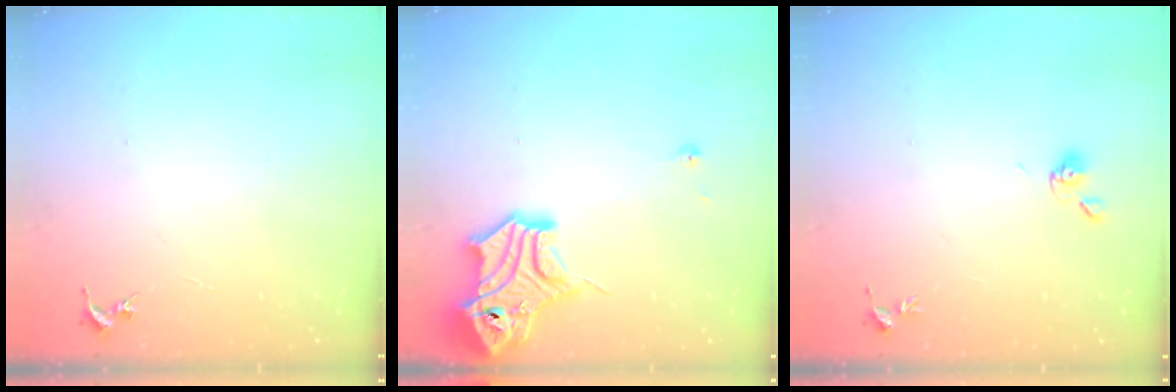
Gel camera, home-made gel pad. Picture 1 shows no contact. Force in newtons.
{"total": 15.5, "press": 15.4, "slide": 1.8}
{"total": 5.6, "press": 5.6, "slide": 1.0}